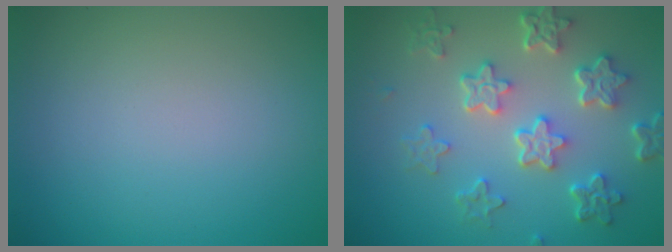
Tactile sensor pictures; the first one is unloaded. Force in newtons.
{"total": 6.0, "press": 4.5, "slide": 4.0}